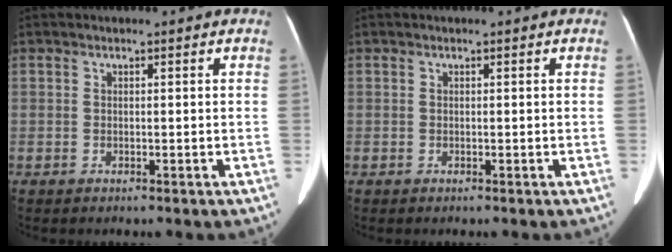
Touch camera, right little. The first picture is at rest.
{"total": 0.0}